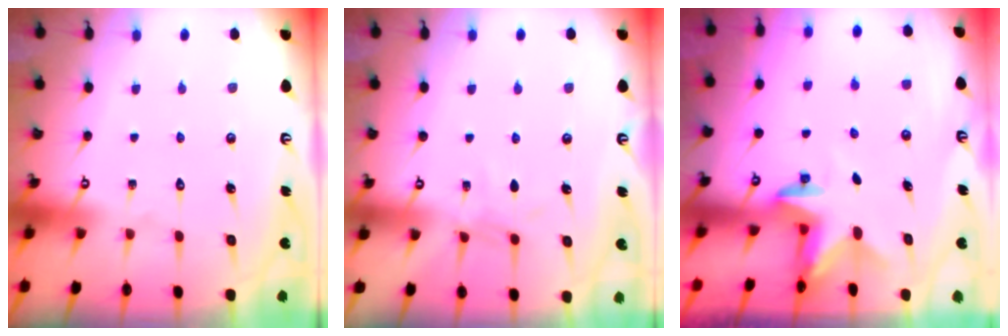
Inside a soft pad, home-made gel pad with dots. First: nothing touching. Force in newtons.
{"total": 5.4, "press": 5.4, "slide": 0.6}
{"total": 2.5, "press": 2.5, "slide": 0.4}